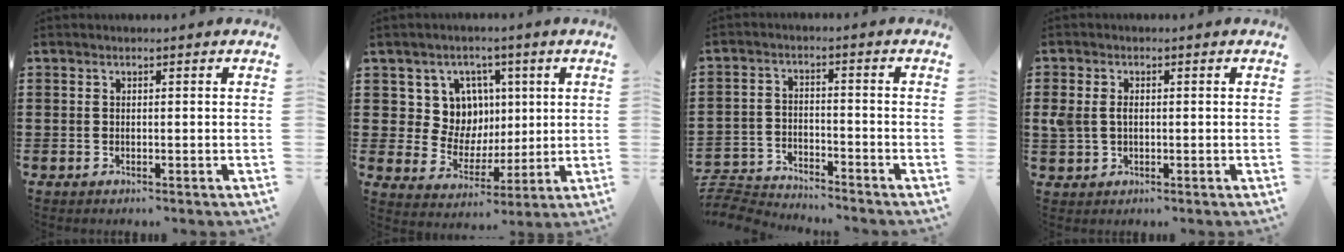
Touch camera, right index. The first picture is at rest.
{"total": 8.9, "force": [2.4, 8.1, 2.6], "torque": [-0.078, -0.004, 0.051]}
{"total": 4.6, "force": [-4.6, 0.6, 0.3], "torque": [-0.022, 0.003, -0.099]}
{"total": 2.7, "force": [0.2, 1.9, 1.9], "torque": [-0.056, 0.003, -0.002]}